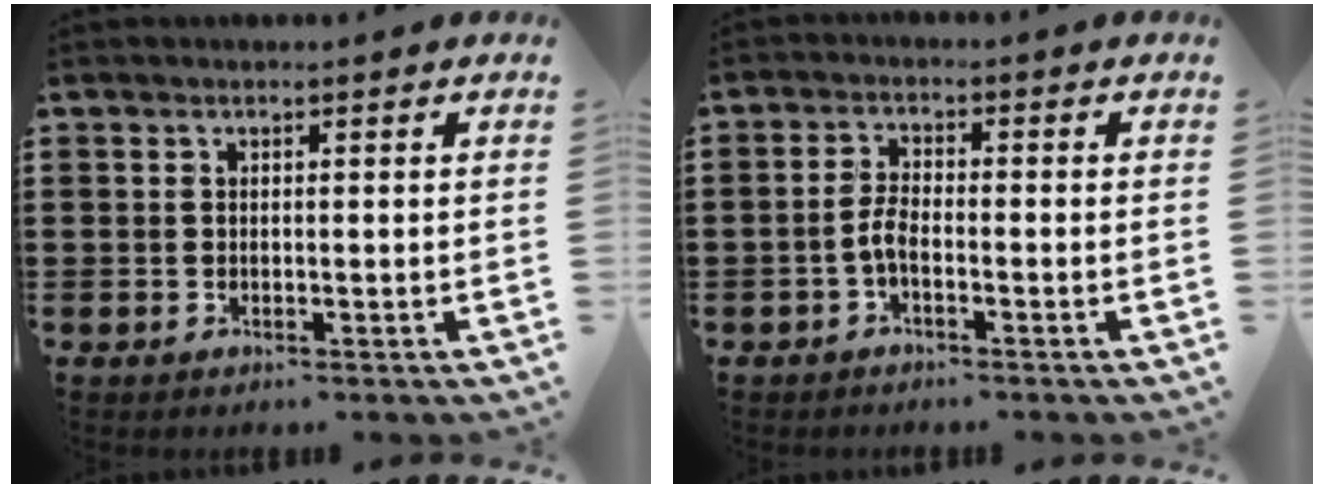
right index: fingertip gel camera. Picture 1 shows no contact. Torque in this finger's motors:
{"motor_torque": [0.44, -0.38, 0.19, 0.08]}